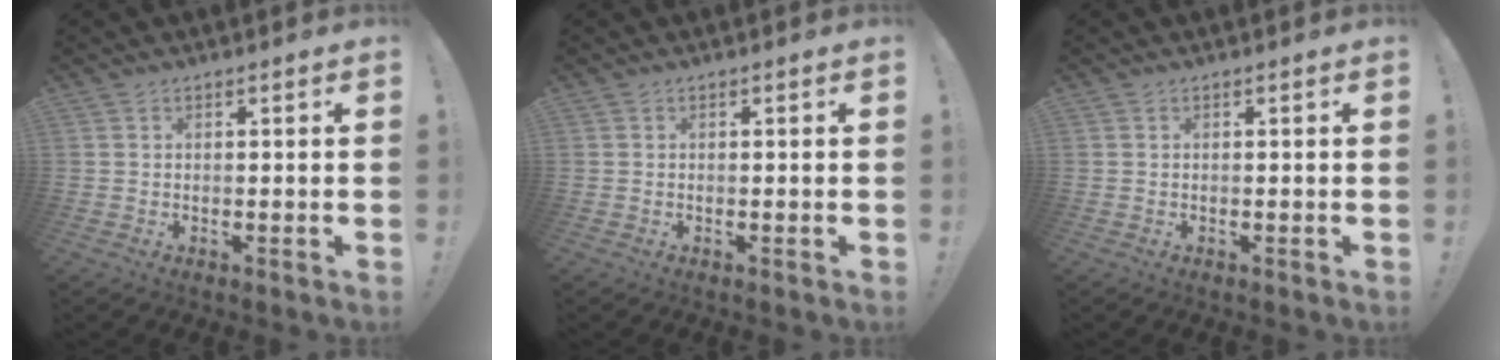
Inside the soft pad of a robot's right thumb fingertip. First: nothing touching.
{"total": 0.0}
{"total": 0.0}